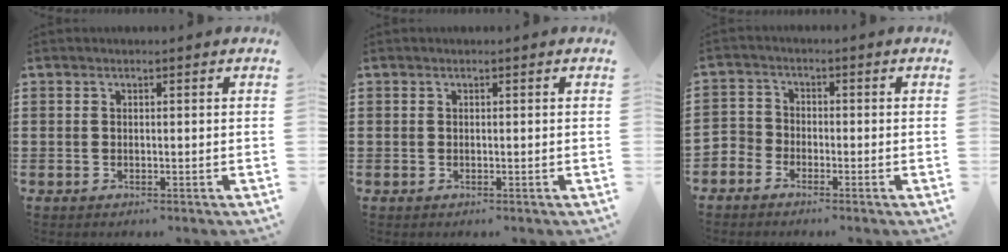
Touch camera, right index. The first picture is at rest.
{"total": 0.0}
{"total": 2.6, "force": [-2.3, 1.3, -0.2], "torque": [-0.014, 0.001, -0.054]}